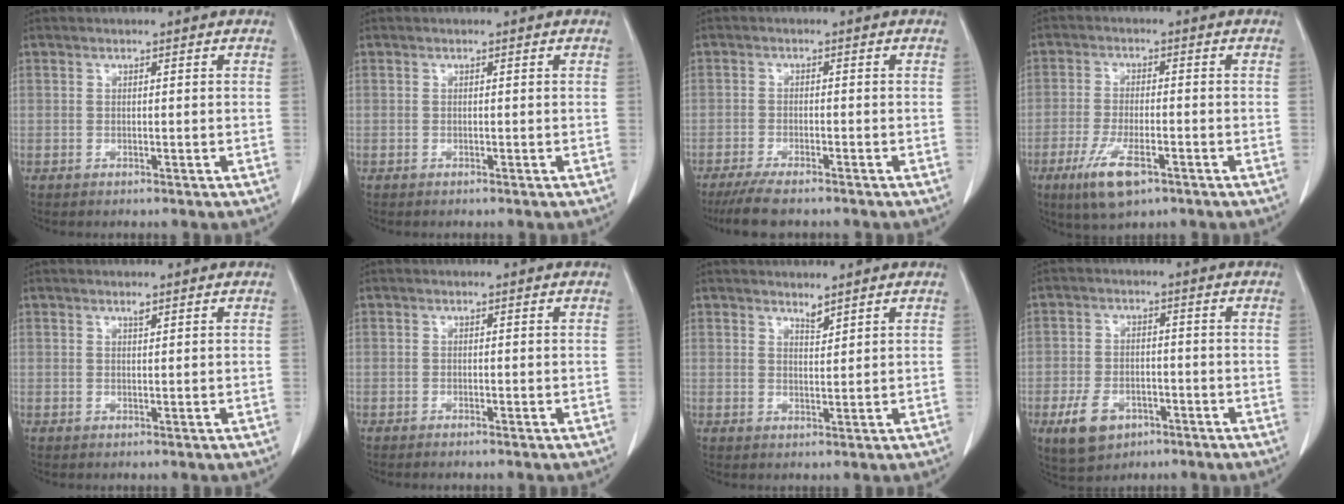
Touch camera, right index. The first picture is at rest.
{"total": 0.0}
{"total": 6.1, "force": [-5.0, 0.9, 3.3], "torque": [-0.058, -0.015, -0.085]}
{"total": 7.7, "force": [-4.2, 2.1, 6.1], "torque": [-0.122, -0.015, -0.070]}
{"total": 0.6, "force": [0.5, 0.1, 0.4], "torque": [-0.011, -0.002, 0.009]}
{"total": 0.6, "force": [-0.6, -0.1, 0.2], "torque": [-0.008, -0.001, -0.010]}
{"total": 1.5, "force": [1.4, 0.1, 0.4], "torque": [-0.010, -0.008, 0.028]}
{"total": 6.9, "force": [-3.6, 4.5, 3.9], "torque": [-0.080, 0.001, -0.053]}